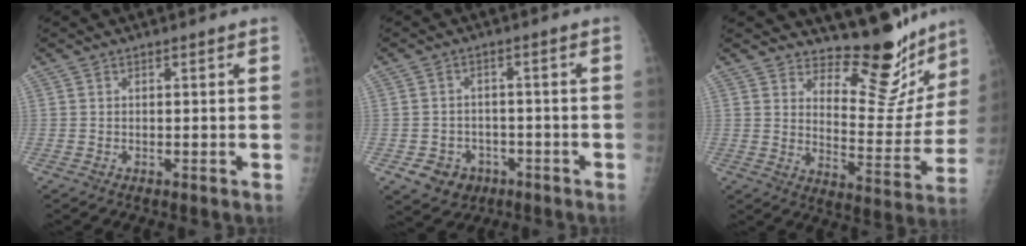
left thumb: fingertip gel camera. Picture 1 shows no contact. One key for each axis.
{"total": 6.2, "fx": -2.7, "fy": 5.3, "fz": 1.7, "tx": -0.011, "ty": 0.015, "tz": -0.032}
{"total": 16.1, "fx": 14.7, "fy": 5.1, "fz": 4.2, "tx": -0.001, "ty": -0.138, "tz": 0.196}